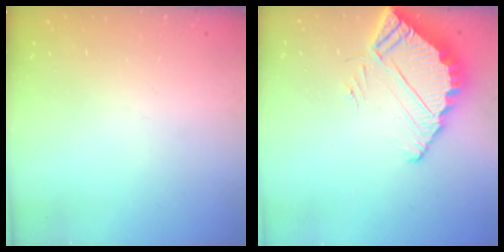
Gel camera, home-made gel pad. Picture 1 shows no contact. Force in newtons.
{"total": 6.2, "press": 6.2, "slide": 0.4}